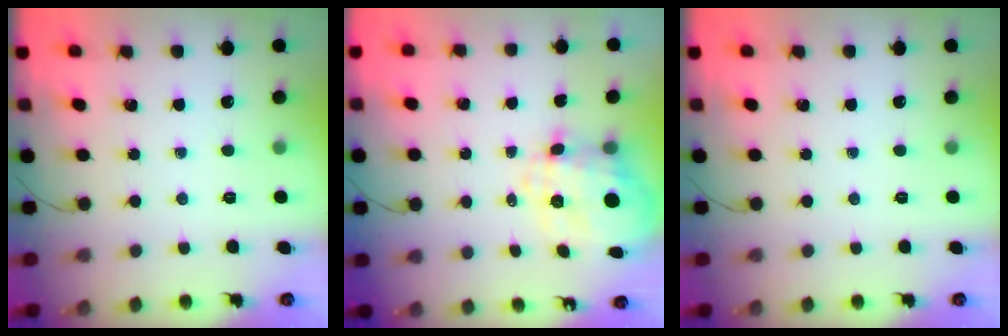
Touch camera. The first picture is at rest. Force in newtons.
{"total": 10.2, "press": 9.9, "slide": 2.6}
{"total": 0.0}